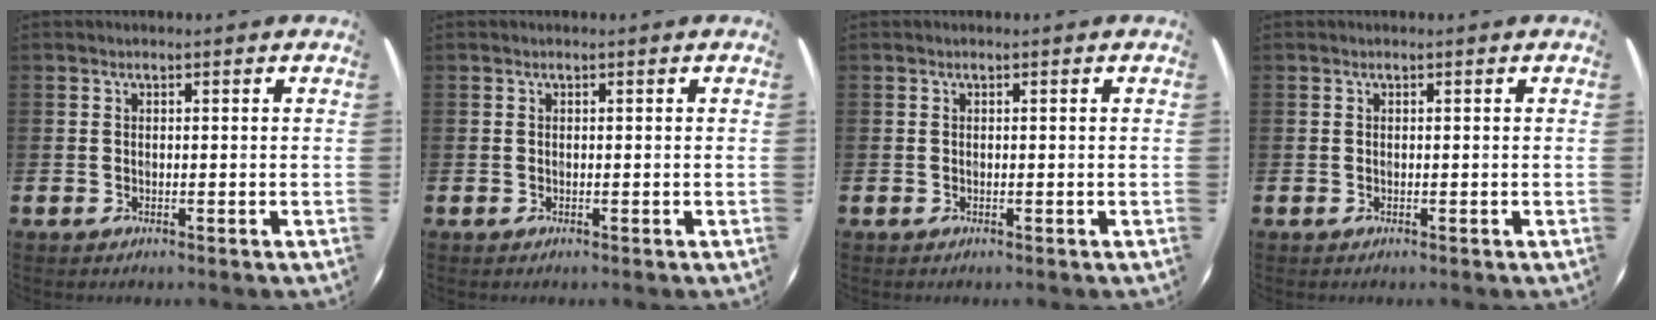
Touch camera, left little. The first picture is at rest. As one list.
[{"total": 0.0}, {"total": 0.0}, {"total": 0.0}]